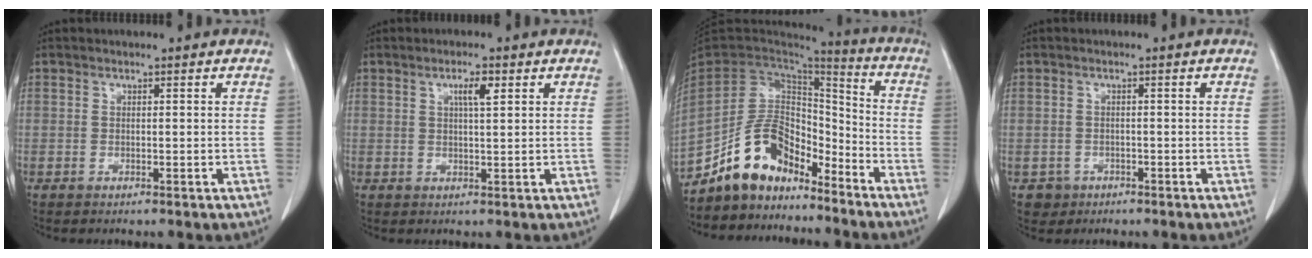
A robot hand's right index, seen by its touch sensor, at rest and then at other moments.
{"total": 2.9, "force": [1.2, 0.3, 2.6], "torque": [-0.047, 0.001, 0.020]}
{"total": 12.5, "force": [-9.8, 6.2, 4.8], "torque": [-0.088, 0.051, -0.179]}
{"total": 2.5, "force": [-1.0, 2.3, -0.2], "torque": [0.005, 0.011, -0.012]}